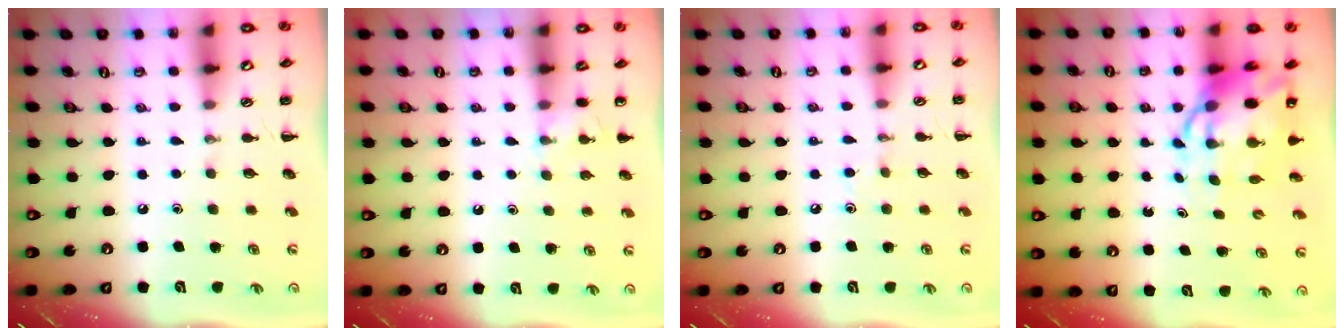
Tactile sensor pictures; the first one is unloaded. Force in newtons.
{"total": 4.2, "press": 3.9, "slide": 1.4}
{"total": 2.7, "press": 2.5, "slide": 0.9}
{"total": 10.0, "press": 9.7, "slide": 2.5}